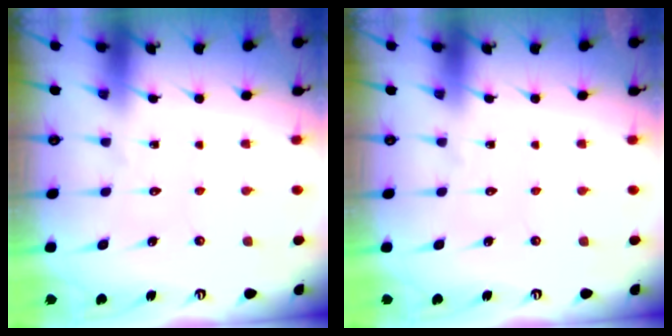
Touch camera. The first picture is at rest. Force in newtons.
{"total": 0.0}